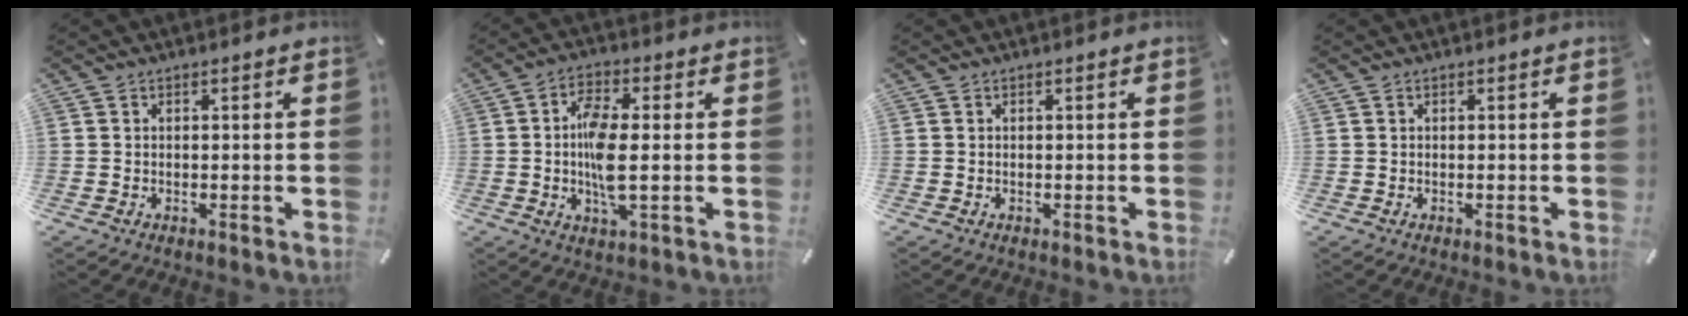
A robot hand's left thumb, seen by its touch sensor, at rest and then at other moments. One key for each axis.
{"total": 8.9, "fx": -0.3, "fy": 3.0, "fz": 8.4, "tx": -0.176, "ty": -0.005, "tz": -0.008}
{"total": 0.0}
{"total": 0.0}